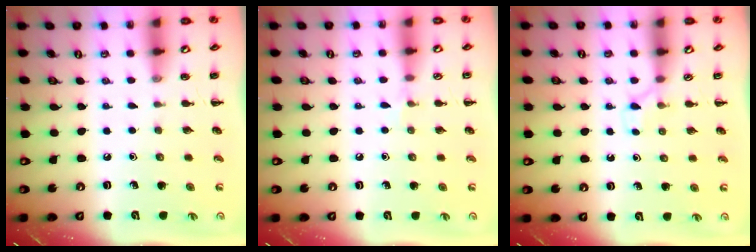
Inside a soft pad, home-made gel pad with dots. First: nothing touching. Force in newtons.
{"total": 3.7, "press": 3.5, "slide": 1.3}
{"total": 2.5, "press": 2.3, "slide": 1.0}